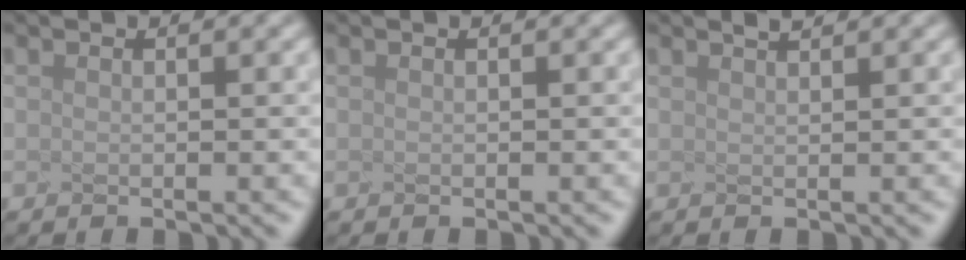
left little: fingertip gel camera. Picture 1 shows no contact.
{"total": 0.0}
{"total": 0.6, "force": [0.6, -0.3, -0.1], "torque": [0.002, 0.005, 0.010]}